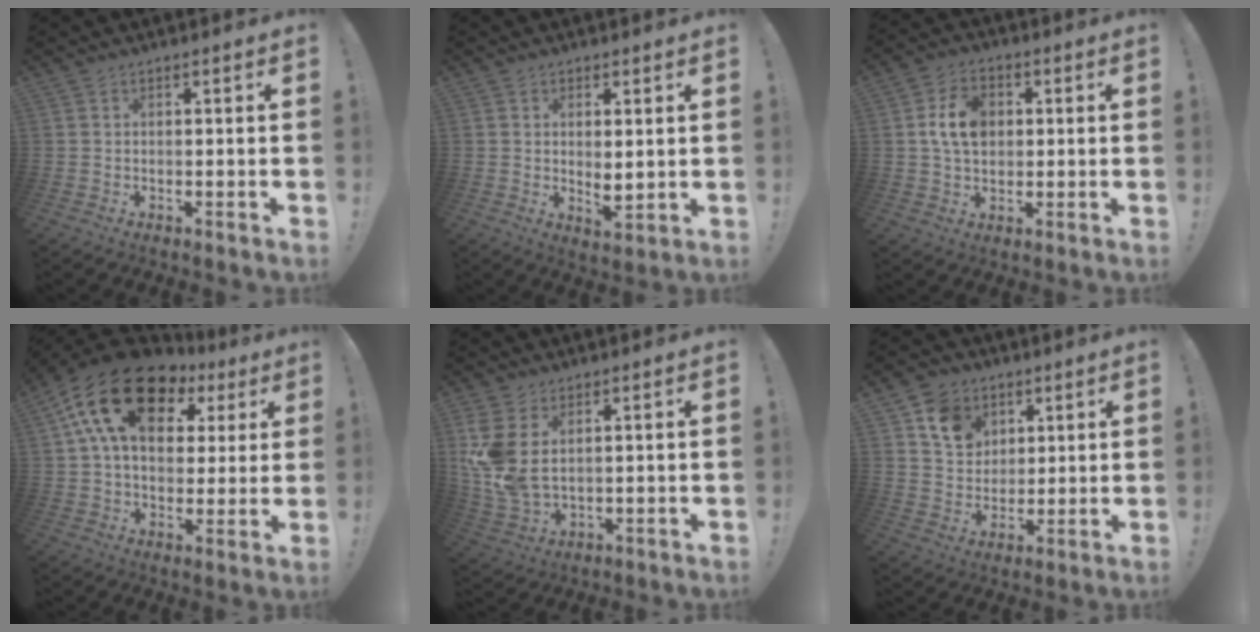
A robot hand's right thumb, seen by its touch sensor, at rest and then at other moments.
{"total": 4.3, "force": [1.2, 1.7, 3.8], "torque": [-0.049, -0.013, 0.024]}
{"total": 10.4, "force": [1.7, 7.7, 6.8], "torque": [-0.115, 0.009, 0.032]}
{"total": 20.6, "force": [8.9, 12.6, 13.6], "torque": [-0.231, -0.030, 0.162]}
{"total": 10.5, "force": [3.6, 6.0, 7.9], "torque": [-0.160, -0.024, 0.072]}
{"total": 11.8, "force": [6.0, 9.3, 3.9], "torque": [-0.064, -0.024, 0.123]}